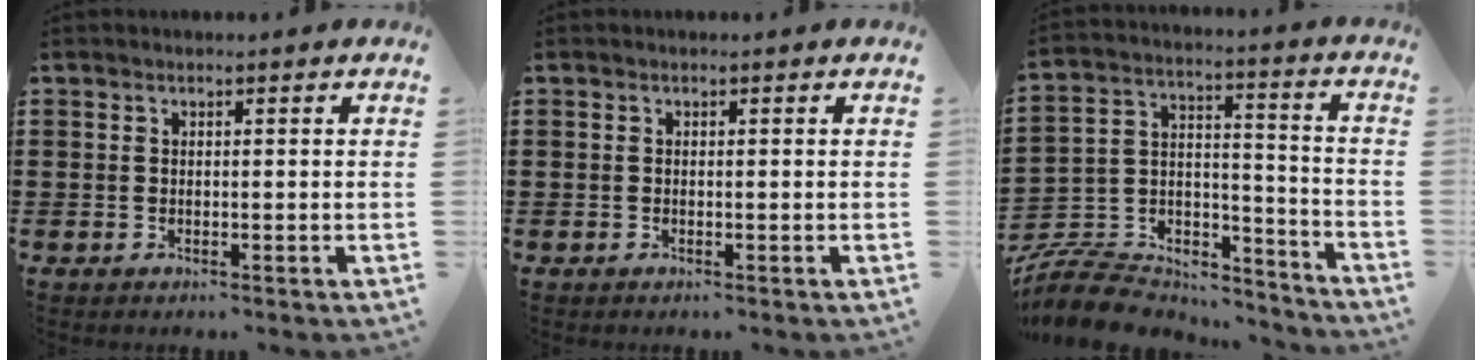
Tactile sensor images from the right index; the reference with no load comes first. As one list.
[{"total": 0.0}, {"total": 9.7, "force": [-8.7, 3.5, 2.4], "torque": [-0.057, 0.015, -0.170]}]